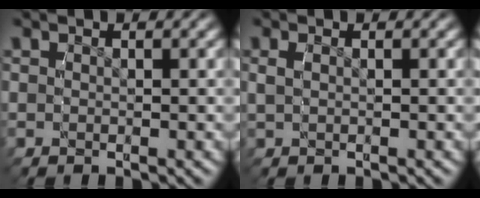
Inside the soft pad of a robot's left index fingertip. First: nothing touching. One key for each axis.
{"total": 0.7, "fx": 0.1, "fy": 0.4, "fz": 0.5, "tx": -0.013, "ty": 0.000, "tz": 0.005}